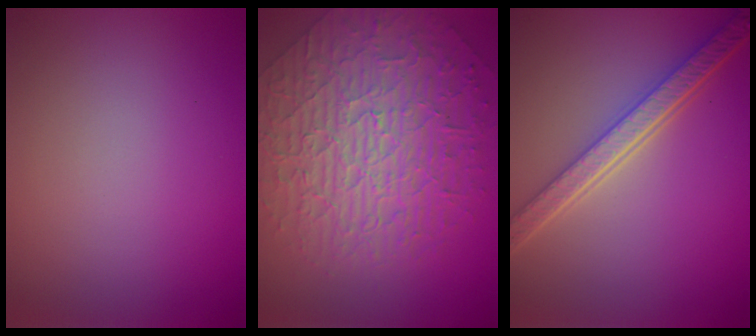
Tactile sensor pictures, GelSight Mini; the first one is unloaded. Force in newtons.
{"total": 10.0, "press": 6.7, "slide": 7.4}
{"total": 5.9, "press": 4.3, "slide": 4.0}